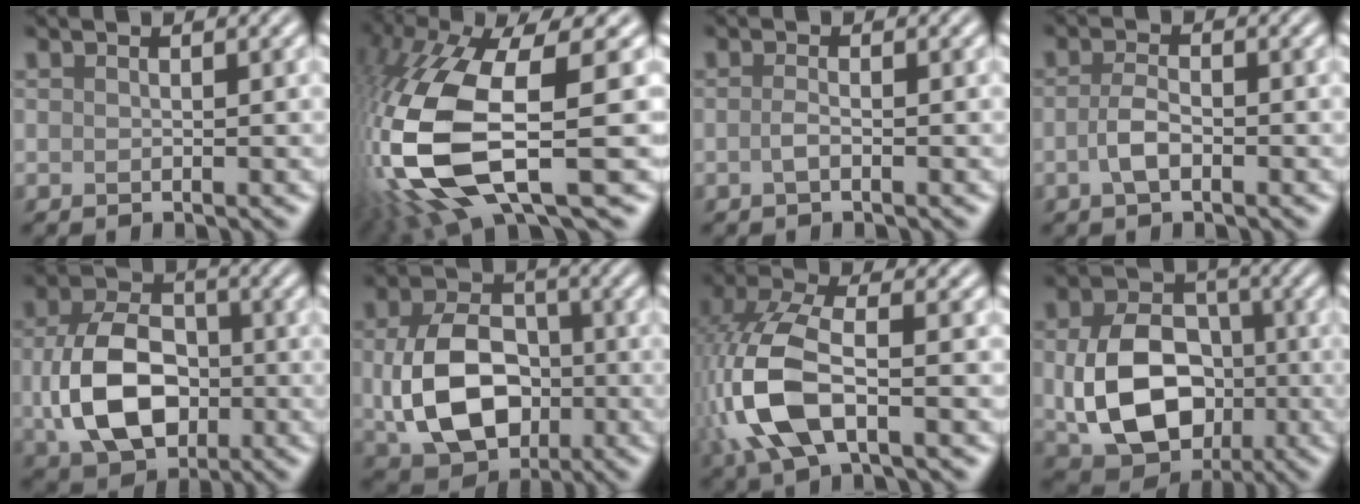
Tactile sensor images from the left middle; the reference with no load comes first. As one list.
[{"total": 14.7, "force": [-3.1, 4.9, 13.4], "torque": [-0.317, -0.014, -0.047]}, {"total": 0.9, "force": [-0.4, 0.3, 0.8], "torque": [-0.018, 0.002, -0.010]}, {"total": 2.1, "force": [-0.7, 1.0, 1.8], "torque": [-0.037, 0.003, -0.019]}, {"total": 9.0, "force": [-1.0, 6.3, 6.3], "torque": [-0.137, -0.004, -0.018]}, {"total": 9.6, "force": [-0.9, 6.9, 6.6], "torque": [-0.141, -0.009, -0.011]}, {"total": 8.4, "force": [-2.3, 3.9, 7.1], "torque": [-0.175, 0.012, -0.056]}, {"total": 10.5, "force": [-1.1, 7.8, 6.9], "torque": [-0.139, -0.012, -0.012]}]